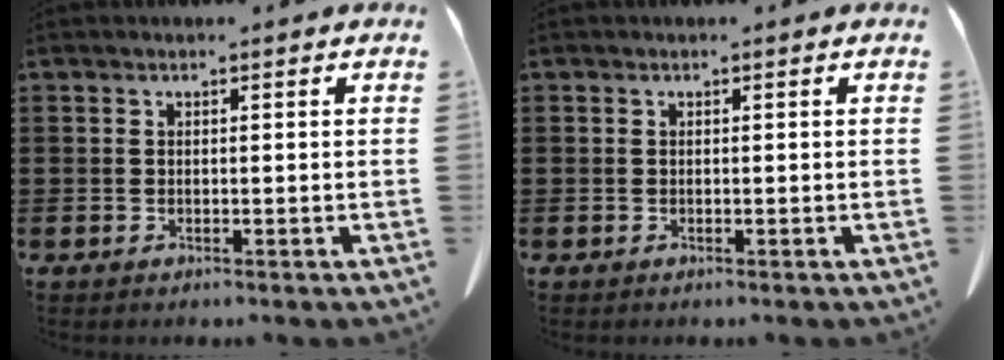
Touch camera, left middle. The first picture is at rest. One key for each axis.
{"total": 0.0}